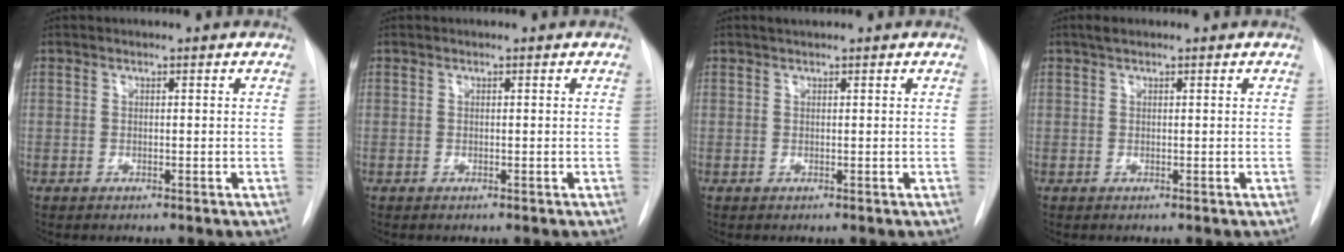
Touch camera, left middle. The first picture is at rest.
{"total": 0.0}
{"total": 0.8, "force": [0.7, 0.0, 0.4], "torque": [-0.010, 0.007, 0.015]}
{"total": 1.1, "force": [0.9, 0.4, 0.6], "torque": [-0.016, 0.014, 0.014]}